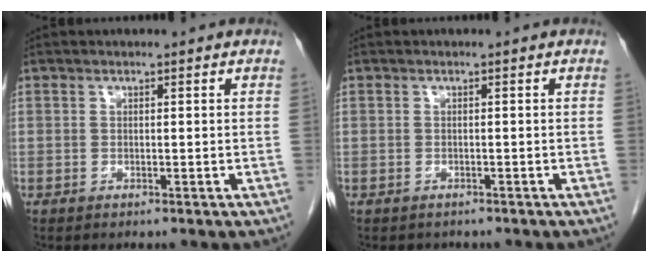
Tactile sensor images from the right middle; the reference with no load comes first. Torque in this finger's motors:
{"motor_torque": [0.07, -0.08, 0.00, 0.00]}